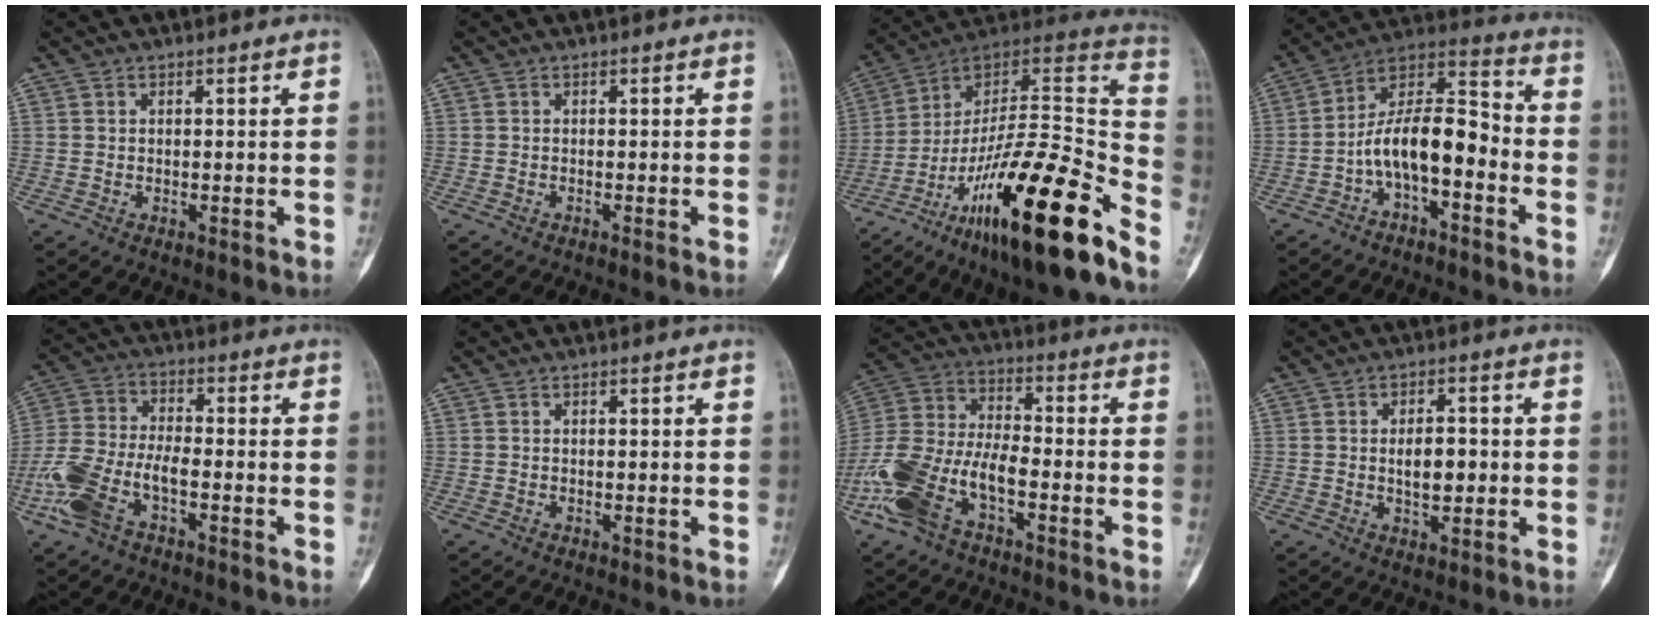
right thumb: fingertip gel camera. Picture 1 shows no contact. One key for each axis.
{"total": 0.7, "fx": -0.5, "fy": -0.2, "fz": 0.4, "tx": -0.006, "ty": 0.009, "tz": -0.009}
{"total": 30.3, "fx": -19.2, "fy": 5.6, "fz": 22.8, "tx": -0.312, "ty": 0.080, "tz": -0.315}
{"total": 12.5, "fx": -3.9, "fy": 5.5, "fz": 10.5, "tx": -0.176, "ty": 0.073, "tz": -0.078}
{"total": 11.7, "fx": -5.1, "fy": 5.6, "fz": 8.9, "tx": -0.204, "ty": 0.027, "tz": -0.103}
{"total": 0.0}
{"total": 16.6, "fx": -7.4, "fy": 8.1, "fz": 12.4, "tx": -0.271, "ty": 0.037, "tz": -0.148}
{"total": 5.4, "fx": -0.1, "fy": 2.8, "fz": 4.6, "tx": -0.060, "ty": 0.005, "tz": 0.000}